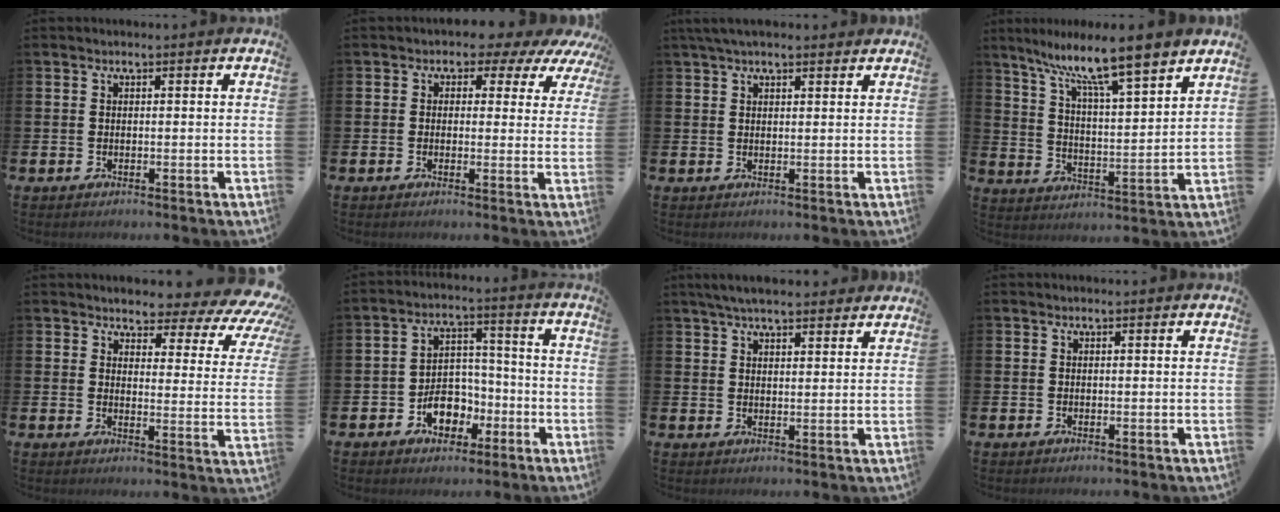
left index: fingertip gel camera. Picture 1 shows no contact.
{"total": 2.4, "force": [1.3, 1.9, 0.8], "torque": [-0.018, -0.006, 0.012]}
{"total": 2.9, "force": [2.3, 0.9, 1.4], "torque": [-0.026, 0.001, 0.042]}
{"total": 10.2, "force": [9.0, 0.4, 4.8], "torque": [-0.112, -0.057, 0.149]}
{"total": 4.6, "force": [3.9, 1.8, 1.7], "torque": [-0.027, -0.046, 0.054]}
{"total": 6.4, "force": [-2.7, 4.6, 3.4], "torque": [-0.050, 0.010, -0.051]}
{"total": 4.6, "force": [4.1, 1.0, 1.7], "torque": [-0.038, -0.009, 0.076]}
{"total": 0.0}